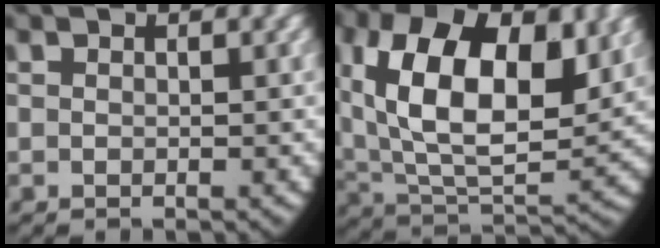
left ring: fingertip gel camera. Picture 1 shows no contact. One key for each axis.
{"total": 12.8, "fx": 3.2, "fy": 7.5, "fz": 9.9, "tx": -0.202, "ty": -0.038, "tz": 0.070}